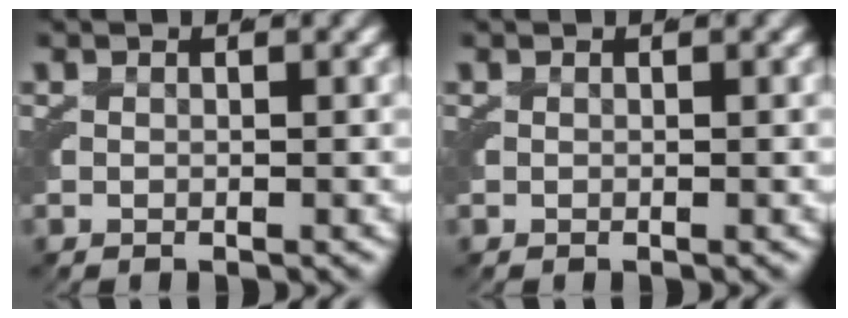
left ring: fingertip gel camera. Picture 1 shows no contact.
{"total": 0.0}